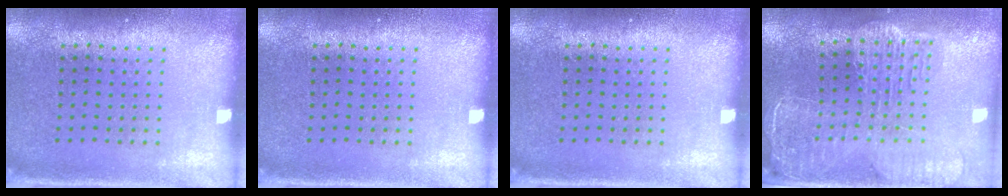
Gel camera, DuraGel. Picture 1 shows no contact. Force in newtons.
{"total": 0.0}
{"total": 0.0}
{"total": 2.5, "press": 2.2, "slide": 1.3}